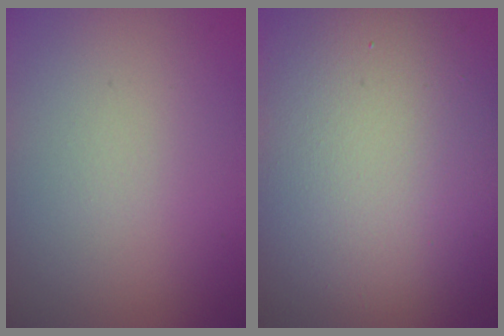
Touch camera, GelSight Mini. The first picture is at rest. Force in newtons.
{"total": 16.3, "press": 16.3, "slide": 0.9}